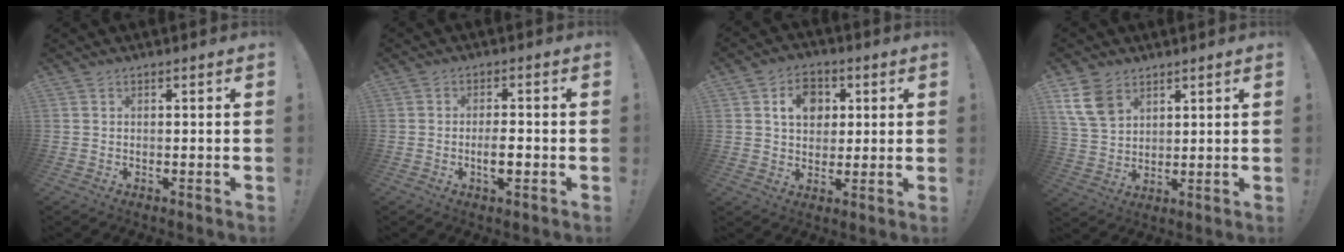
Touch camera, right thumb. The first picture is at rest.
{"total": 4.5, "force": [-1.5, 1.1, 4.1], "torque": [-0.065, -0.002, -0.028]}
{"total": 9.6, "force": [3.1, 7.7, 4.8], "torque": [-0.072, -0.001, 0.058]}
{"total": 10.4, "force": [5.9, 7.1, 5.0], "torque": [-0.097, -0.020, 0.118]}